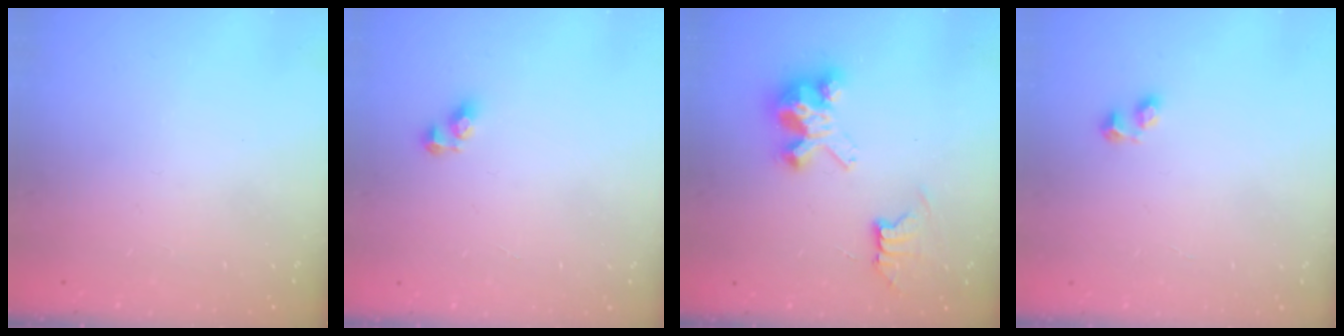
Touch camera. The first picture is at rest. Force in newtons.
{"total": 2.9, "press": 2.9, "slide": 0.3}
{"total": 8.4, "press": 8.3, "slide": 0.6}
{"total": 1.6, "press": 1.4, "slide": 0.6}